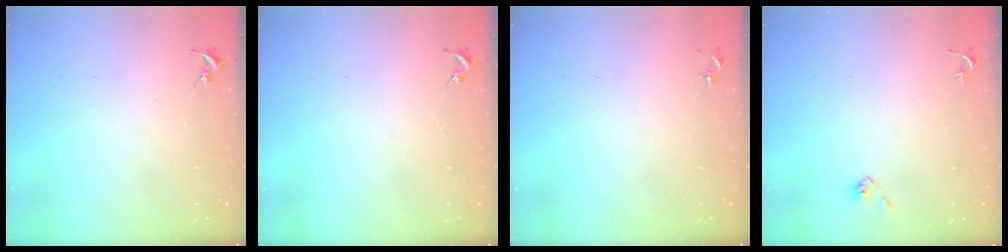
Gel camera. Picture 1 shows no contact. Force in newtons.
{"total": 0.0}
{"total": 0.0}
{"total": 5.6, "press": 5.6, "slide": 0.5}